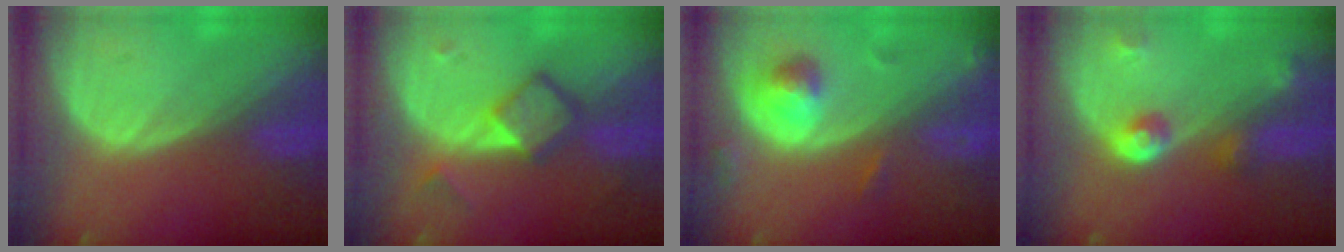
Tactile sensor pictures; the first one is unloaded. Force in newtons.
{"total": 5.2, "press": 5.2, "slide": 0.1}
{"total": 4.7, "press": 4.7, "slide": 0.4}
{"total": 4.8, "press": 4.4, "slide": 2.0}